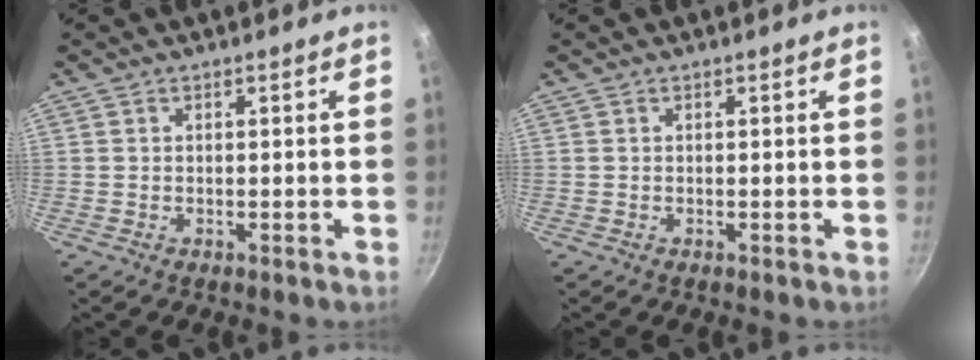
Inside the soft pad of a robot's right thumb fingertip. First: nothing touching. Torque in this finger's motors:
{"motor_torque": [0.00, 0.00, 0.02, 0.01, 0.00]}